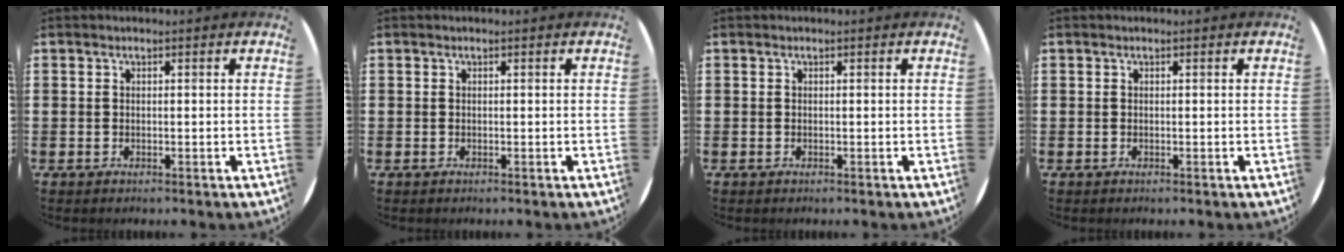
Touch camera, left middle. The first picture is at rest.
{"total": 0.0}
{"total": 0.0}
{"total": 0.0}